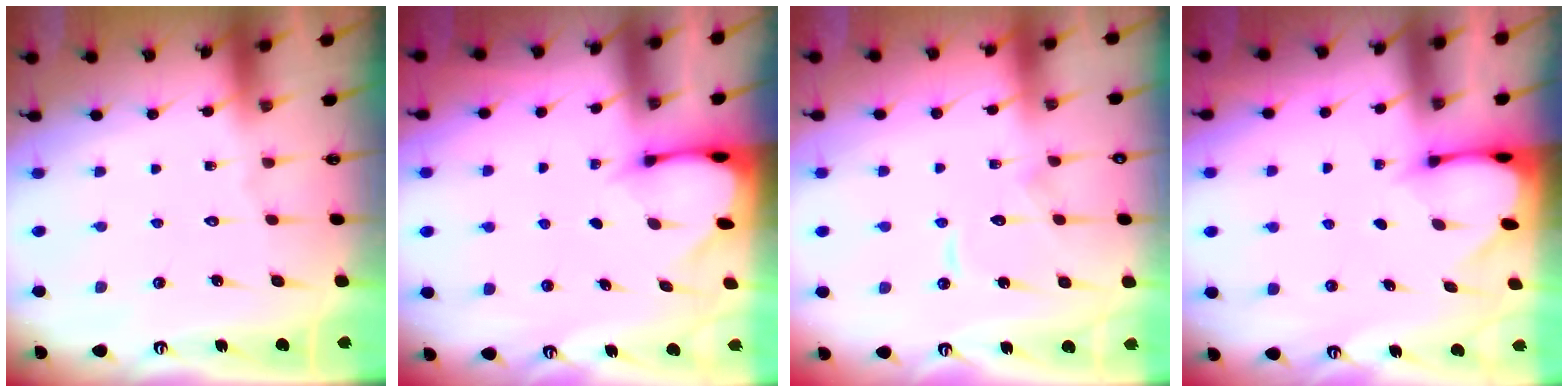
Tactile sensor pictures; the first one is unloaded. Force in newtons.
{"total": 2.5, "press": 2.5, "slide": 0.1}
{"total": 8.5, "press": 8.5, "slide": 0.7}
{"total": 2.7, "press": 2.7, "slide": 0.2}